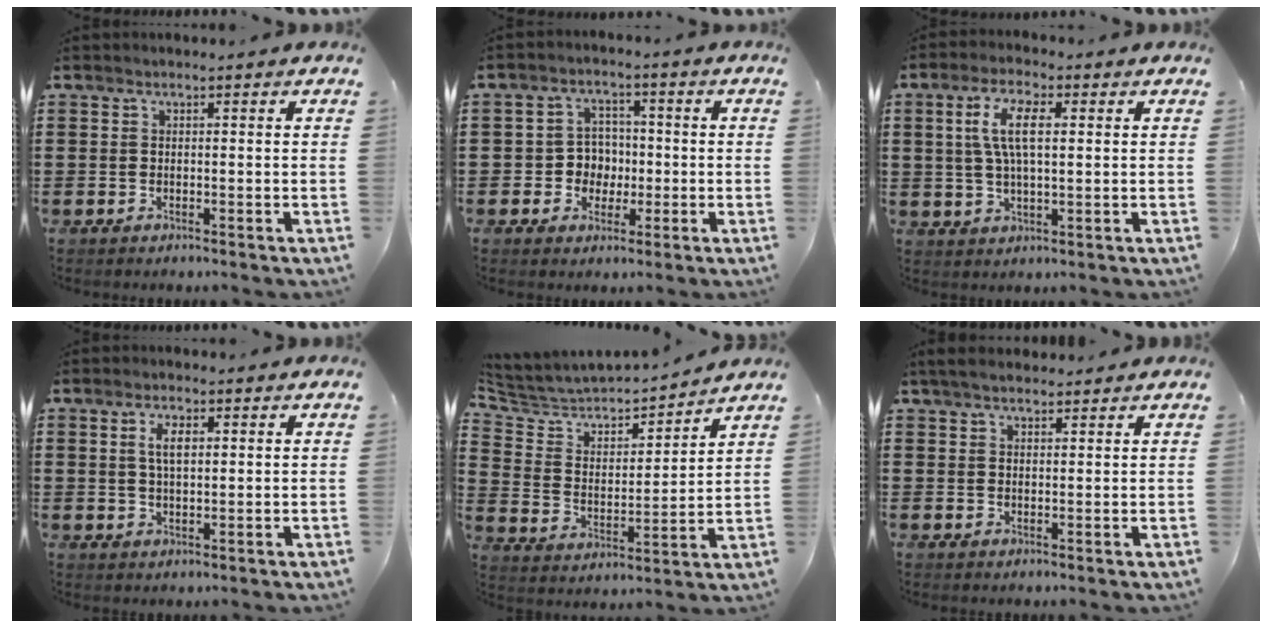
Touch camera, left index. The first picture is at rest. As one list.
[{"total": 4.6, "force": [-0.8, 4.4, 1.3], "torque": [-0.041, 0.012, -0.017]}, {"total": 7.1, "force": [1.4, 2.9, 6.3], "torque": [-0.142, 0.007, 0.018]}, {"total": 3.4, "force": [1.0, 1.4, 2.9], "torque": [-0.063, 0.008, 0.016]}, {"total": 4.3, "force": [4.0, 1.4, 0.8], "torque": [-0.046, -0.034, 0.059]}, {"total": 3.1, "force": [2.6, 0.9, 1.4], "torque": [-0.033, 0.002, 0.050]}]